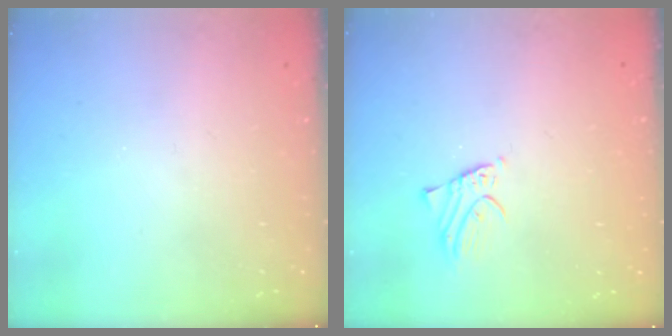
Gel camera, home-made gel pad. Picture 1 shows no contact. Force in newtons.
{"total": 2.3, "press": 2.3, "slide": 0.1}